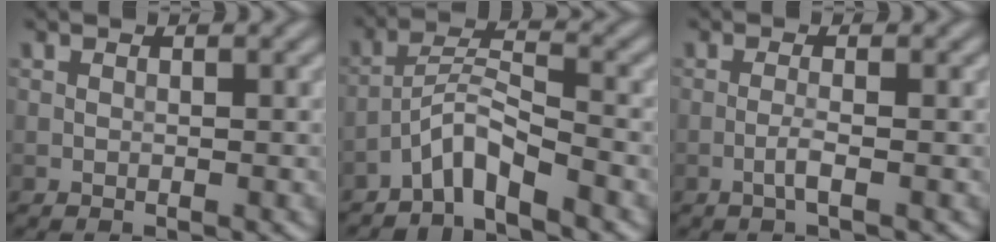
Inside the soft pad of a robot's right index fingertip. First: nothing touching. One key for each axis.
{"total": 3.8, "fx": -3.0, "fy": 0.5, "fz": 2.3, "tx": -0.044, "ty": 0.013, "tz": -0.065}
{"total": 1.5, "fx": -0.6, "fy": 0.1, "fz": 1.3, "tx": -0.026, "ty": 0.004, "tz": -0.016}